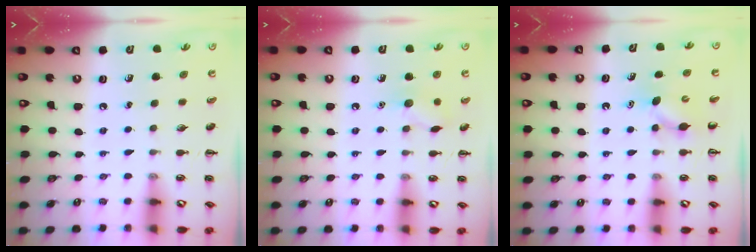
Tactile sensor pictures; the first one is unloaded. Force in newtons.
{"total": 7.8, "press": 7.7, "slide": 1.3}
{"total": 5.2, "press": 5.0, "slide": 1.2}